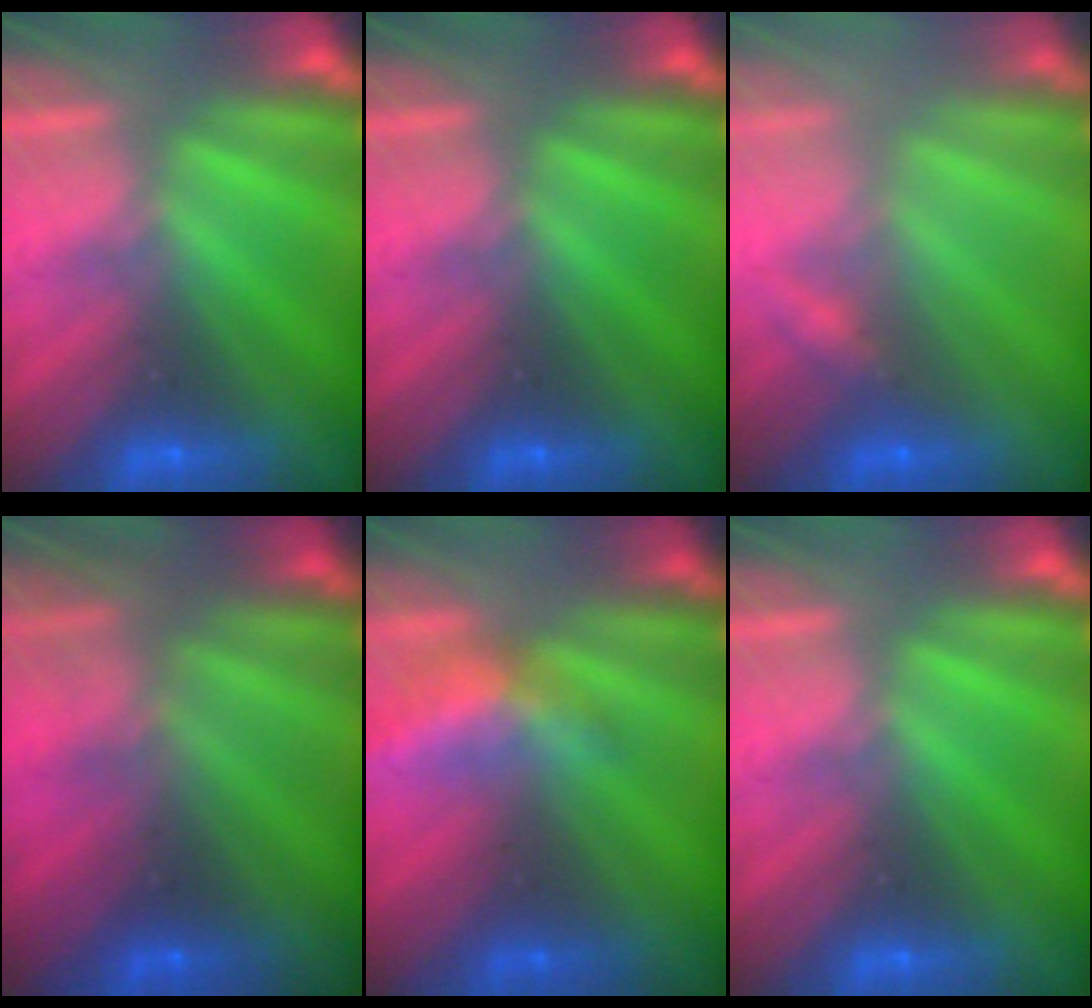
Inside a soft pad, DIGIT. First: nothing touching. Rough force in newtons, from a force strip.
{"total": 0.0}
{"total": 2.4}
{"total": 2.9}
{"total": 2.3}
{"total": 0.0}